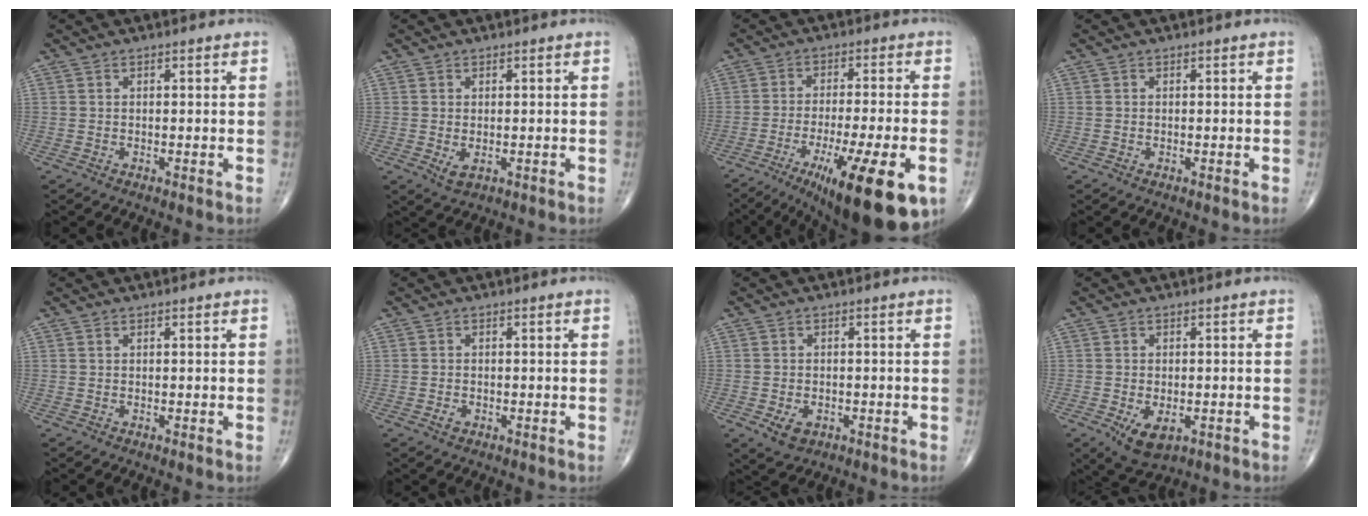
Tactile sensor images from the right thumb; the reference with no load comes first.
{"total": 2.4, "force": [-0.4, 1.4, 1.9], "torque": [-0.032, -0.005, 0.001]}
{"total": 19.1, "force": [-8.9, 4.4, 16.3], "torque": [-0.215, 0.003, -0.130]}
{"total": 0.0}
{"total": 0.0}
{"total": 1.4, "force": [-0.6, 1.0, 0.8], "torque": [-0.015, 0.004, -0.008]}
{"total": 4.1, "force": [-1.5, 2.8, 2.6], "torque": [-0.039, 0.001, -0.016]}
{"total": 6.3, "force": [-2.2, 3.5, 4.7], "torque": [-0.074, -0.004, -0.024]}